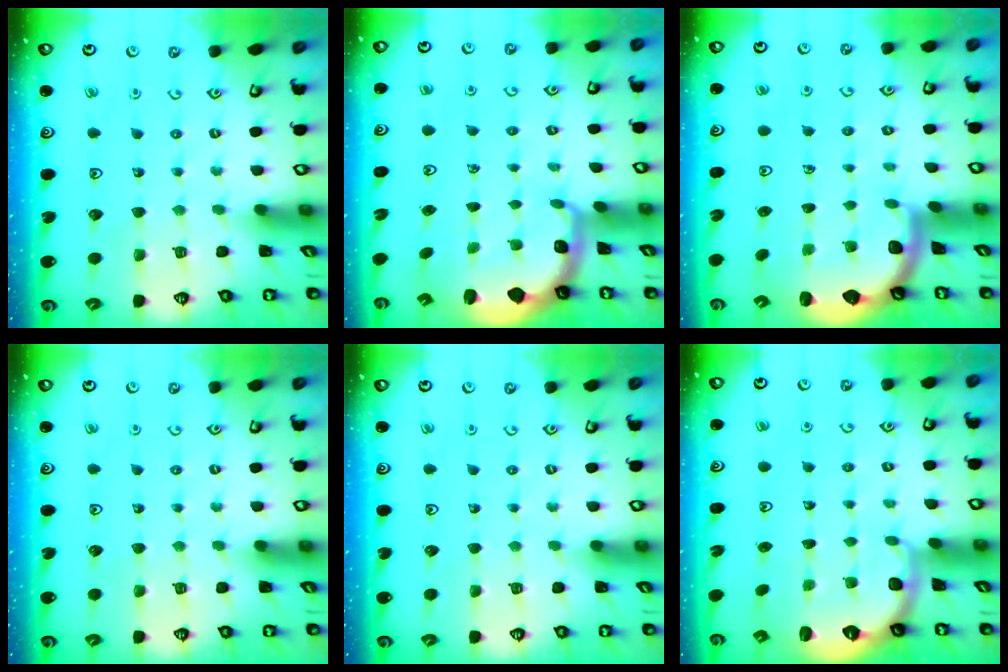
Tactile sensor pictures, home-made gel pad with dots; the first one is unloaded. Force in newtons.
{"total": 3.0, "press": 2.2, "slide": 2.1}
{"total": 1.9, "press": 1.9, "slide": 0.3}
{"total": 0.0}
{"total": 0.0}
{"total": 2.8, "press": 2.0, "slide": 2.0}